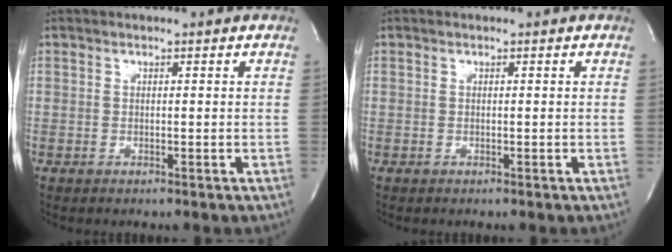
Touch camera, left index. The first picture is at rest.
{"total": 0.0}